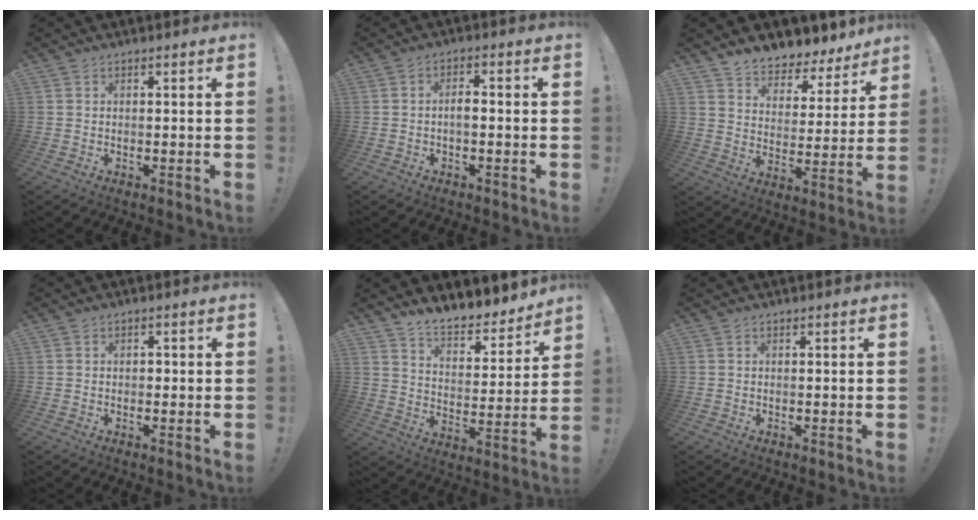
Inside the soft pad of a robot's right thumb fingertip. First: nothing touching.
{"total": 3.5, "force": [-0.9, 1.3, 3.1], "torque": [-0.068, 0.009, -0.018]}
{"total": 7.2, "force": [6.5, 2.9, 1.1], "torque": [-0.020, -0.067, 0.120]}
{"total": 0.8, "force": [-0.4, 0.6, 0.2], "torque": [-0.011, 0.004, -0.008]}
{"total": 9.5, "force": [8.8, 2.7, 2.5], "torque": [-0.042, -0.078, 0.160]}
{"total": 0.0}